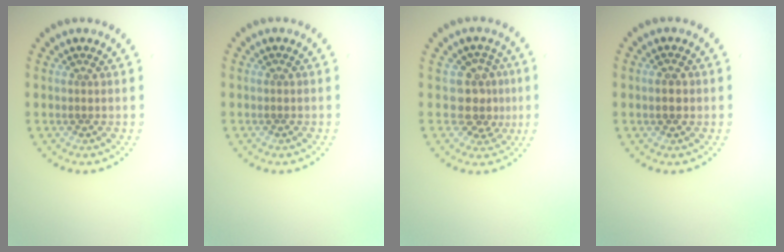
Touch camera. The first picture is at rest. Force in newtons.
{"total": 0.0}
{"total": 3.2, "press": 2.6, "slide": 1.8}
{"total": 1.8, "press": 1.8, "slide": 0.1}